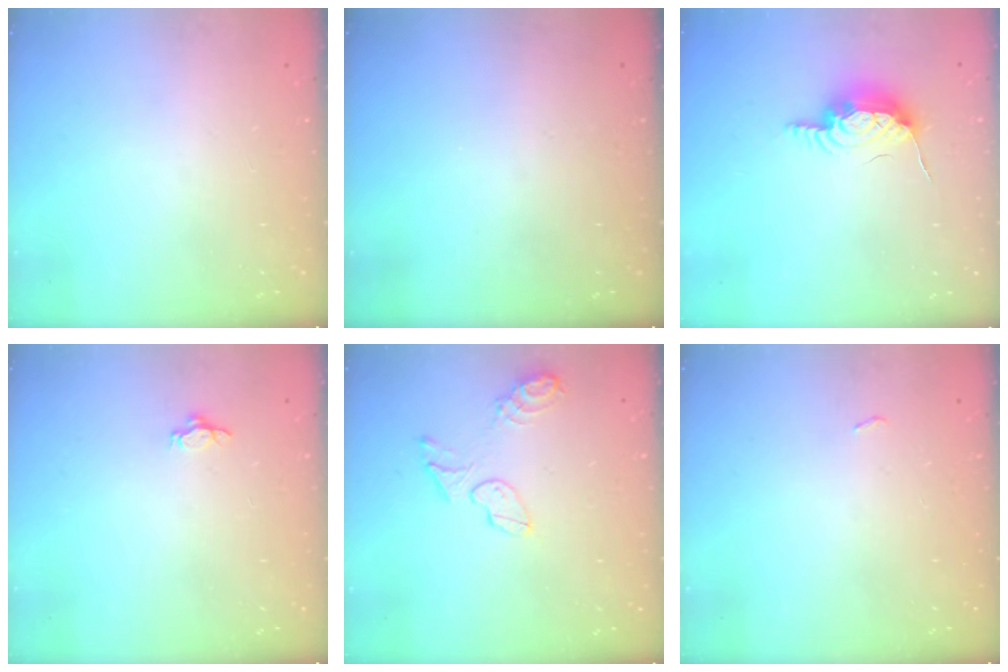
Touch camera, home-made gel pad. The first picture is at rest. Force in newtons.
{"total": 0.0}
{"total": 10.0, "press": 10.0, "slide": 1.0}
{"total": 2.7, "press": 2.6, "slide": 1.0}
{"total": 10.5, "press": 9.0, "slide": 5.6}
{"total": 2.7, "press": 2.3, "slide": 1.4}